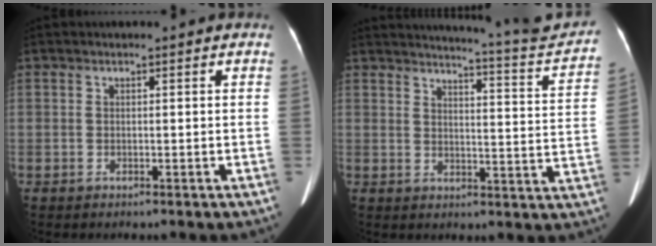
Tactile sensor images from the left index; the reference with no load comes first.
{"total": 16.4, "force": [15.9, -1.4, 3.8], "torque": [-0.061, -0.085, 0.184]}